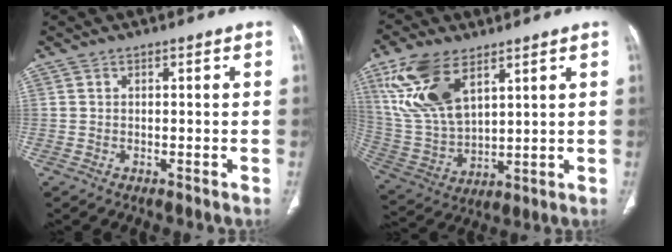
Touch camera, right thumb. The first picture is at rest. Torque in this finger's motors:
{"motor_torque": [0.39, 3.48, 1.46, 1.31, 0.20]}